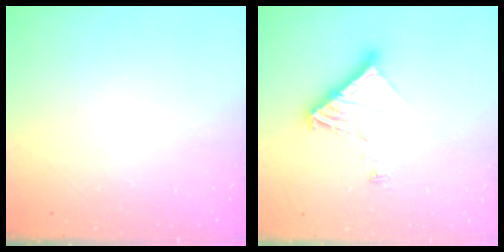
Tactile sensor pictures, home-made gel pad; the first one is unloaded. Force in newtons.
{"total": 12.6, "press": 12.6, "slide": 1.4}